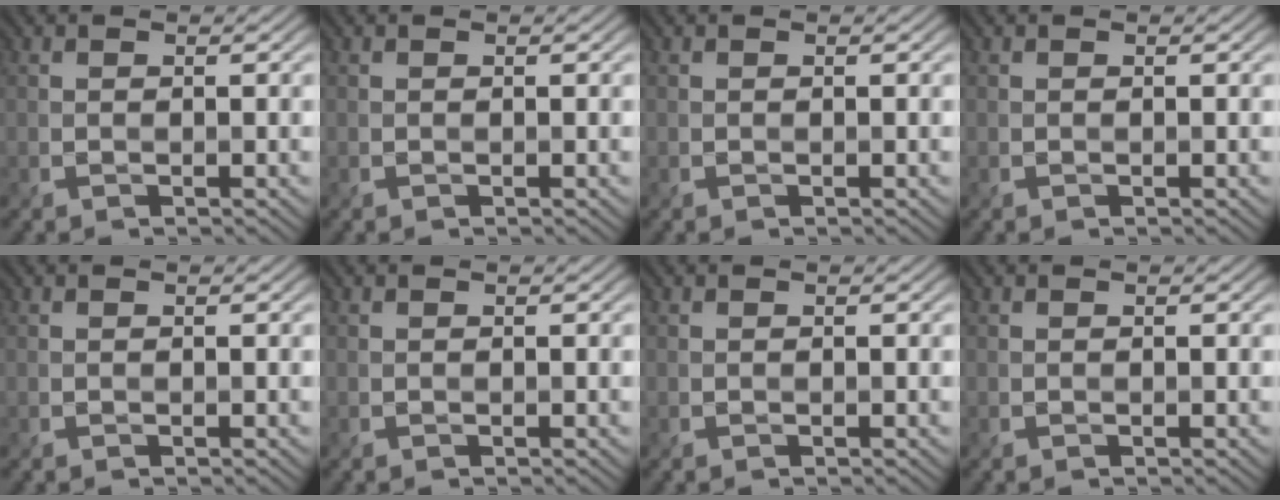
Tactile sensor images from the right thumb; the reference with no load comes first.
{"total": 0.0}
{"total": 0.0}
{"total": 0.0}
{"total": 0.0}
{"total": 0.0}
{"total": 0.0}
{"total": 0.0}